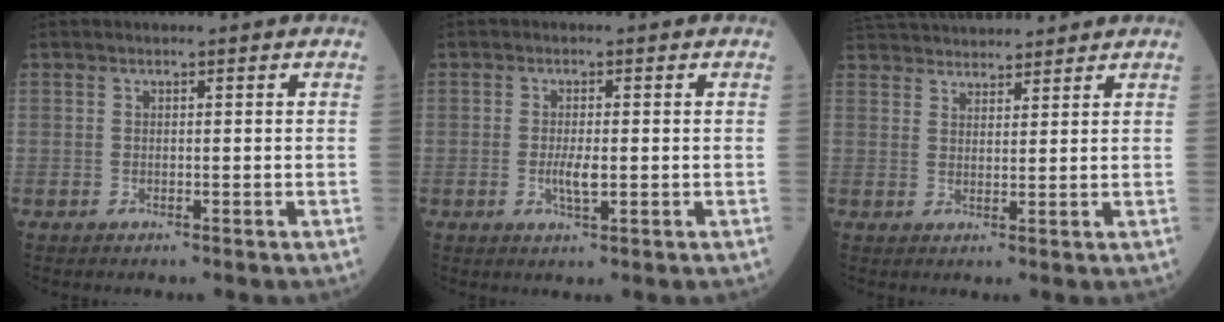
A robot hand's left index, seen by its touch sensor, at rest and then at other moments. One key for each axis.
{"total": 2.8, "fx": -0.3, "fy": 0.6, "fz": 2.7, "tx": -0.059, "ty": -0.003, "tz": -0.005}
{"total": 12.7, "fx": 11.9, "fy": 2.7, "fz": 3.7, "tx": -0.069, "ty": 0.042, "tz": 0.194}